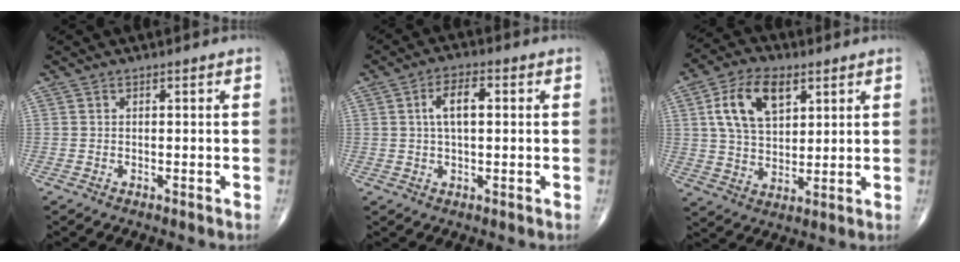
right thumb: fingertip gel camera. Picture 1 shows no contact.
{"total": 6.0, "force": [1.0, 2.7, 5.2], "torque": [-0.092, 0.011, 0.015]}
{"total": 12.4, "force": [4.7, 7.3, 8.8], "torque": [-0.149, -0.008, 0.088]}